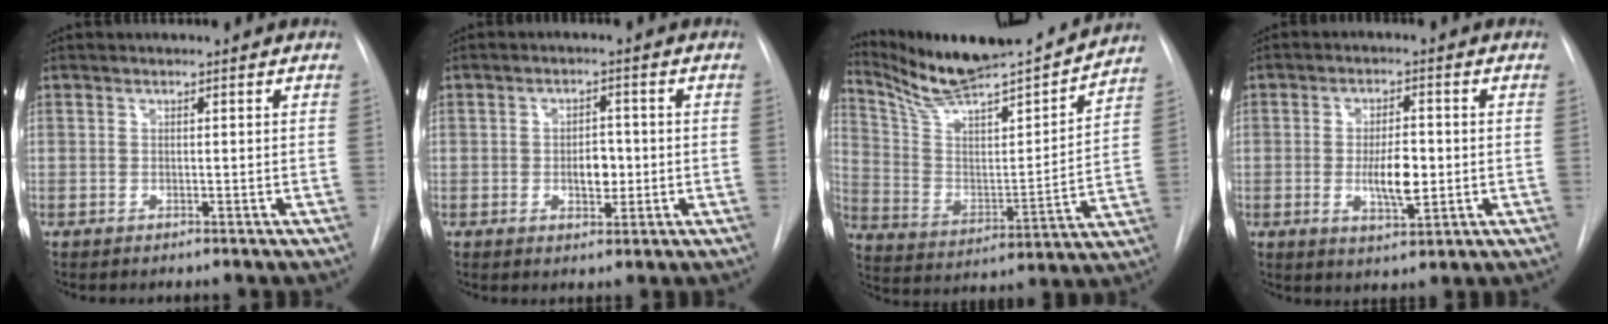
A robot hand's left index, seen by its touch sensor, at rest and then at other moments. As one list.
[{"total": 3.8, "force": [-0.5, 2.1, 3.1], "torque": [-0.043, 0.003, -0.002]}, {"total": 20.6, "force": [19.2, 1.4, 7.3], "torque": [-0.132, -0.027, 0.302]}, {"total": 6.4, "force": [-0.7, 2.1, 6.0], "torque": [-0.106, -0.006, -0.009]}]